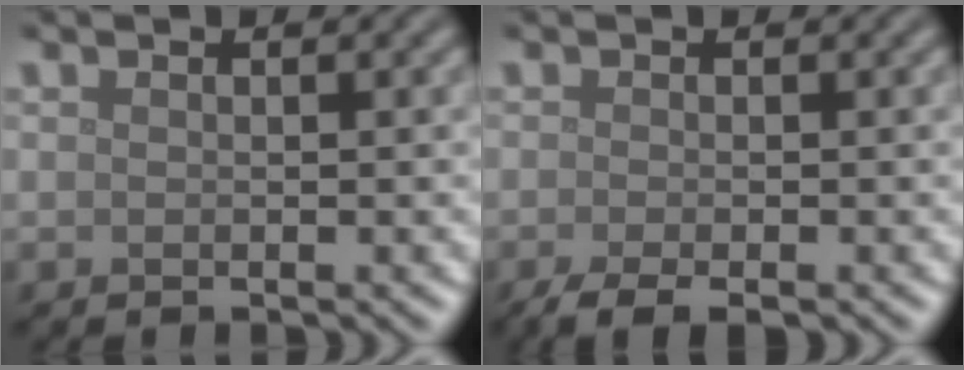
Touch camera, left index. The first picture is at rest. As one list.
[{"total": 2.7, "force": [-1.8, 0.6, 1.9], "torque": [-0.038, -0.006, -0.036]}]